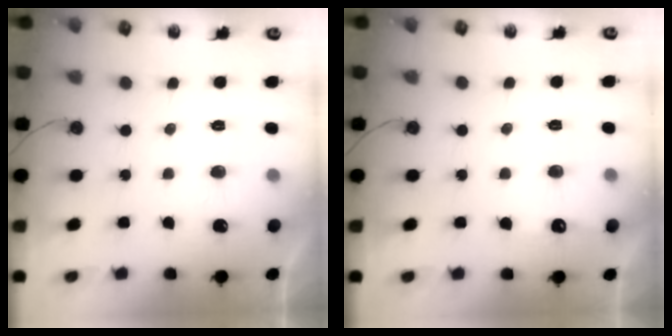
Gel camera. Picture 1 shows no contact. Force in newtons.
{"total": 5.8, "press": 5.7, "slide": 0.7}